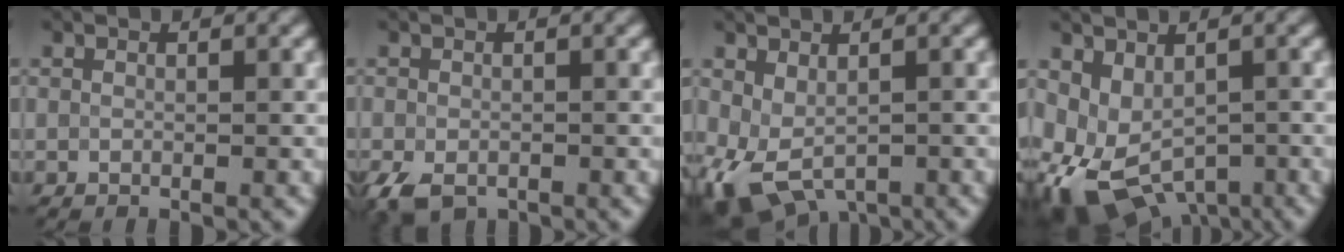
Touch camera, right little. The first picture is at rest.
{"total": 3.4, "force": [-1.9, 2.2, 1.9], "torque": [-0.041, -0.012, -0.037]}
{"total": 5.2, "force": [-1.7, 3.1, 3.8], "torque": [-0.081, -0.013, -0.024]}
{"total": 8.4, "force": [-3.5, 5.4, 5.4], "torque": [-0.106, -0.024, -0.042]}